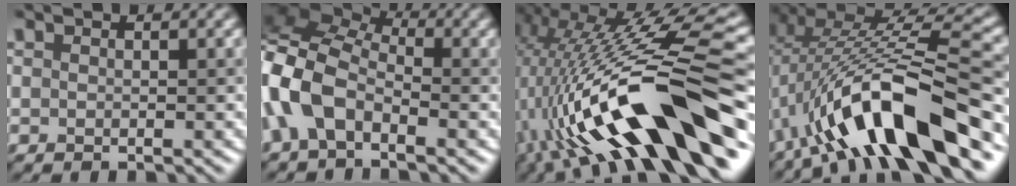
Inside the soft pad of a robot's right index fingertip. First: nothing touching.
{"total": 7.6, "force": [-1.5, 4.6, 5.9], "torque": [-0.126, 0.028, -0.054]}
{"total": 16.0, "force": [-4.0, 4.9, 14.7], "torque": [-0.252, 0.024, -0.068]}
{"total": 12.3, "force": [-5.0, 3.7, 10.6], "torque": [-0.172, 0.022, -0.081]}